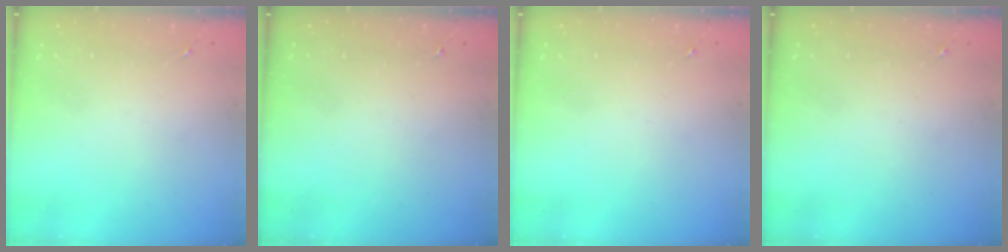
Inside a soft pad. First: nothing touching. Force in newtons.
{"total": 0.0}
{"total": 0.0}
{"total": 0.0}